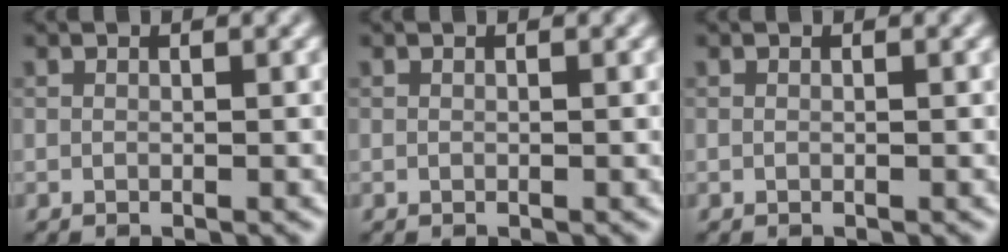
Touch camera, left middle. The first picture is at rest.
{"total": 0.0}
{"total": 0.0}